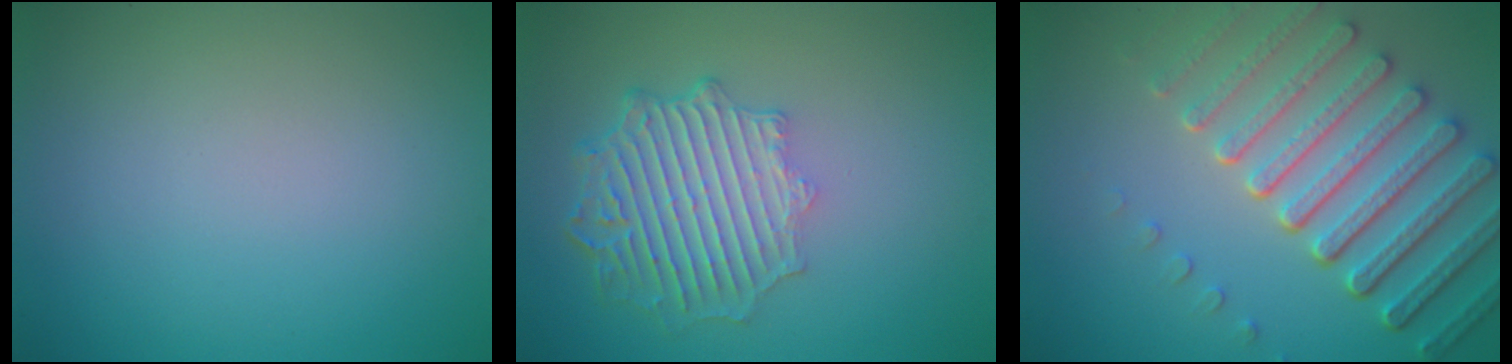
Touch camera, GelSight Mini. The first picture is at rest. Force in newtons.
{"total": 6.2, "press": 4.8, "slide": 4.0}
{"total": 7.5, "press": 5.7, "slide": 4.9}